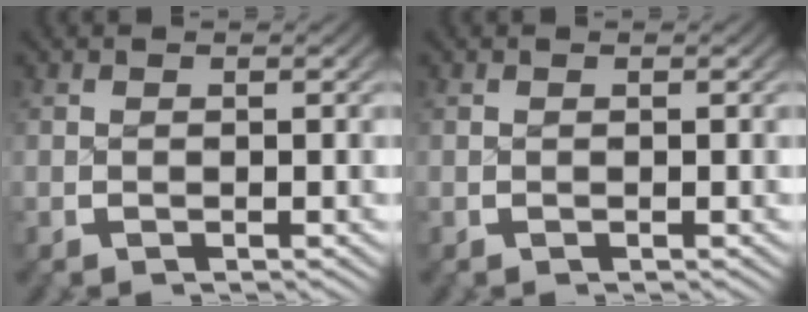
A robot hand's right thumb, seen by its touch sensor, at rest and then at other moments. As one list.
[{"total": 0.0}]